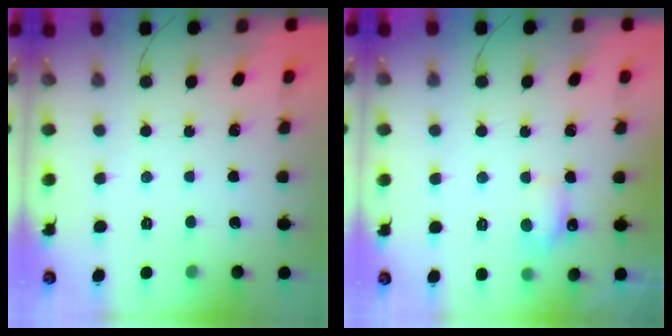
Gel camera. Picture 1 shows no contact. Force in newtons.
{"total": 5.0, "press": 4.9, "slide": 1.2}